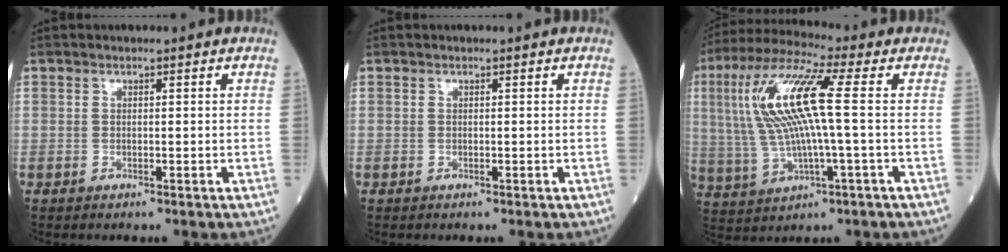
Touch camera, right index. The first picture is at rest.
{"total": 0.0}
{"total": 13.9, "force": [1.8, 1.5, 13.7], "torque": [-0.298, 0.023, 0.034]}